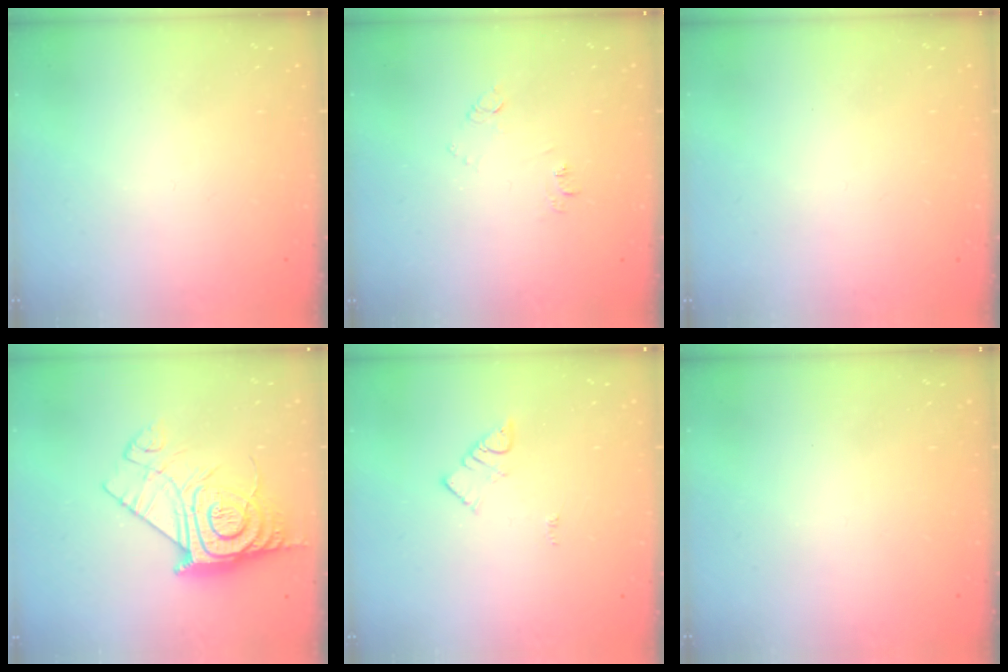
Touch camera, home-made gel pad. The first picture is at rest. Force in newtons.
{"total": 7.9, "press": 7.9, "slide": 0.6}
{"total": 0.0}
{"total": 16.1, "press": 16.1, "slide": 1.1}
{"total": 3.1, "press": 3.1, "slide": 0.2}
{"total": 0.0}